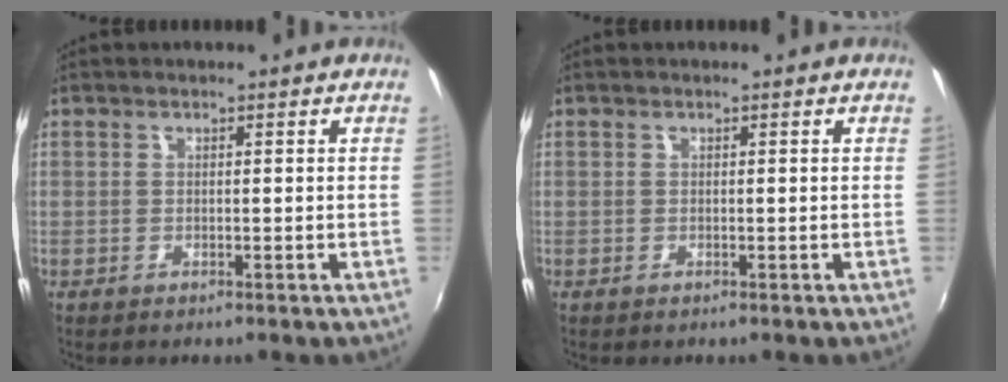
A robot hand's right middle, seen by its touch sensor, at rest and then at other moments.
{"total": 0.0}